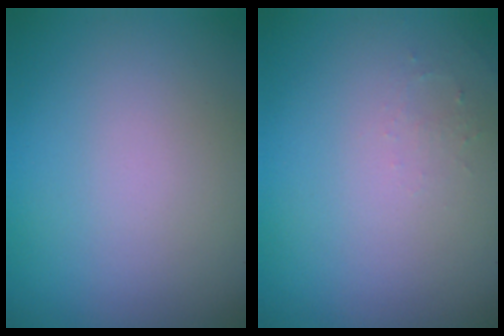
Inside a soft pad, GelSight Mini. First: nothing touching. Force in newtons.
{"total": 0.8, "press": 0.8, "slide": 0.3}